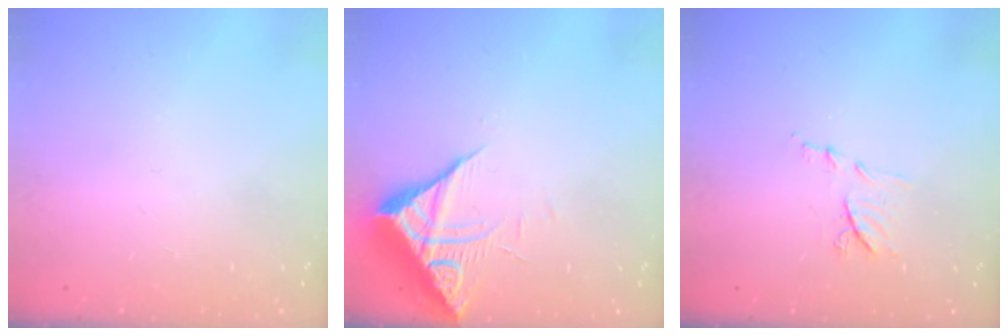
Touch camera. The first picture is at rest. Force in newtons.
{"total": 8.5, "press": 8.4, "slide": 0.8}
{"total": 6.9, "press": 6.9, "slide": 0.5}